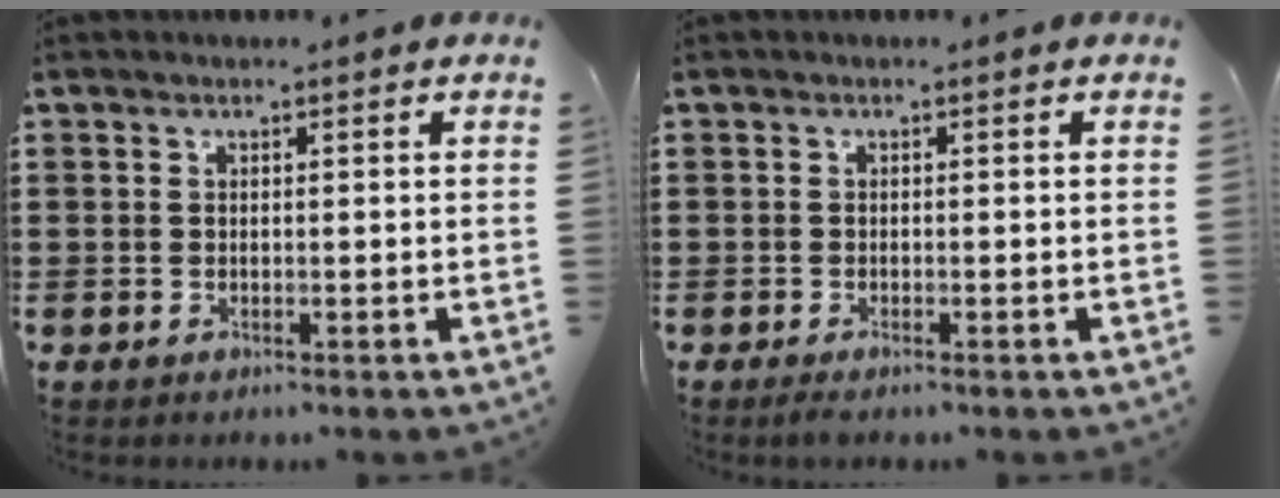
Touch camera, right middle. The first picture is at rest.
{"total": 0.7, "force": [-0.5, 0.1, 0.5], "torque": [-0.009, -0.005, -0.008]}